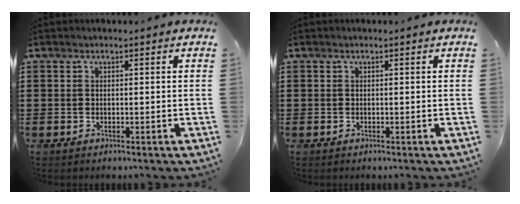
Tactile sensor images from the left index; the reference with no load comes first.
{"total": 0.0}